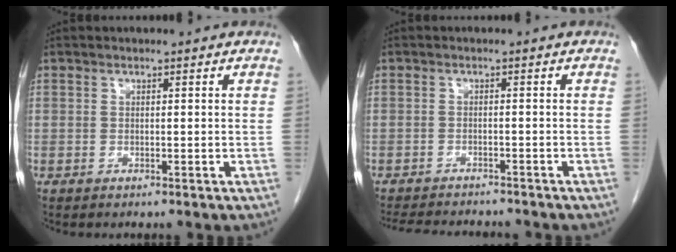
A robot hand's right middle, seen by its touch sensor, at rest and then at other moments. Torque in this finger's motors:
{"motor_torque": [0.09, -0.09, 0.00, 0.00]}